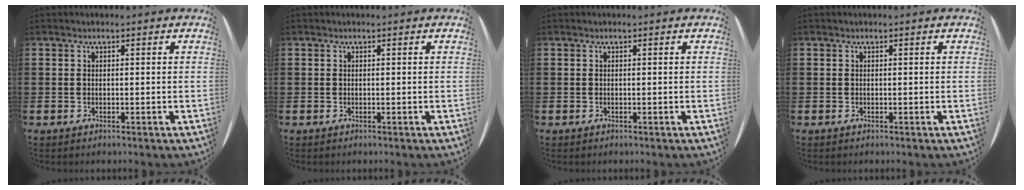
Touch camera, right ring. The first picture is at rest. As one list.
[{"total": 0.0}, {"total": 0.0}, {"total": 0.0}]